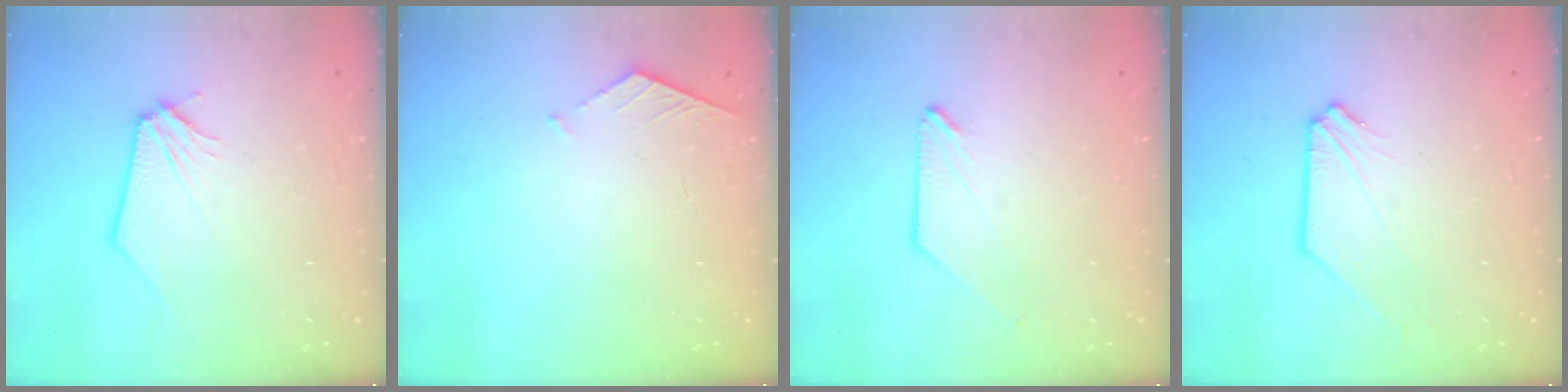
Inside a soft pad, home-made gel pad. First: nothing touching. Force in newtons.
{"total": 3.9, "press": 3.9, "slide": 0.4}
{"total": 0.7, "press": 0.7, "slide": 0.1}
{"total": 1.3, "press": 1.3, "slide": 0.2}